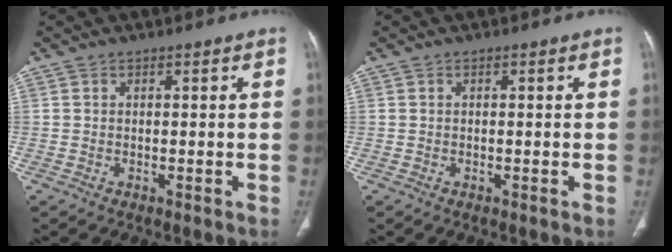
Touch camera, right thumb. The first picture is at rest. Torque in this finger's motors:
{"motor_torque": [0.18, -0.52, -0.34, 0.23, -0.02]}